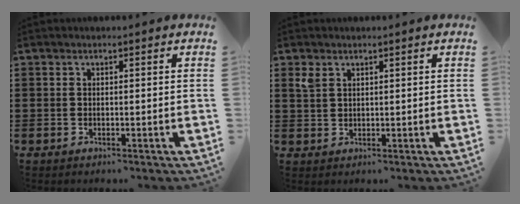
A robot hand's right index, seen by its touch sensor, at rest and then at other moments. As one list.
[{"total": 2.1, "force": [1.4, 1.2, 1.0], "torque": [-0.024, 0.004, 0.027]}]